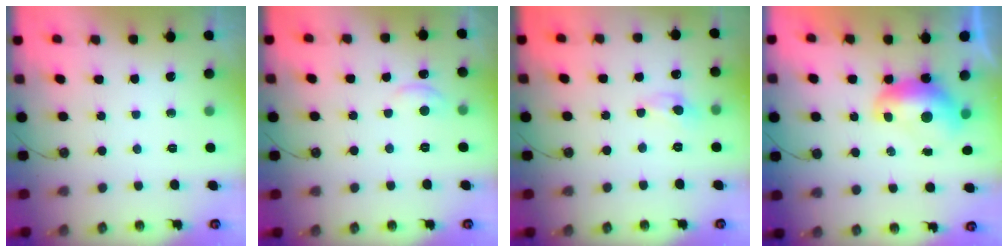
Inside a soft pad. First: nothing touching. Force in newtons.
{"total": 2.5, "press": 2.5, "slide": 0.2}
{"total": 0.0}
{"total": 1.3, "press": 1.2, "slide": 0.4}